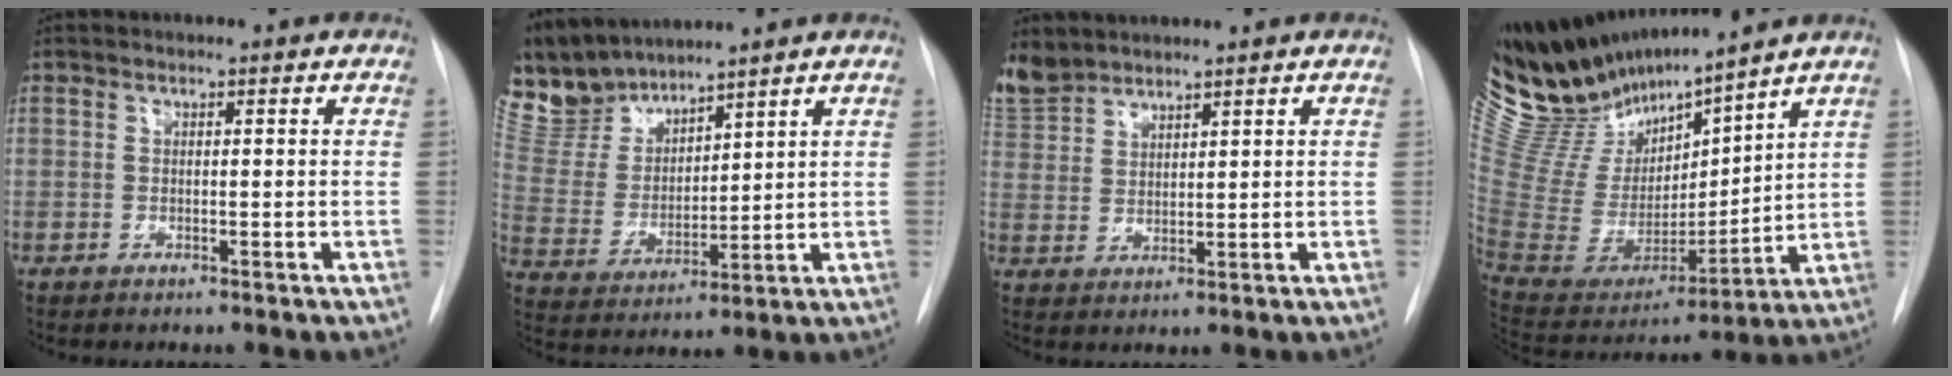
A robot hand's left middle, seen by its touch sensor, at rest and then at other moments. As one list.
[{"total": 10.2, "force": [9.6, 2.5, 2.2], "torque": [-0.067, 0.007, 0.210]}, {"total": 6.9, "force": [6.4, 2.4, 0.9], "torque": [-0.027, 0.007, 0.141]}, {"total": 20.7, "force": [18.4, 3.9, 8.5], "torque": [-0.172, -0.013, 0.360]}]